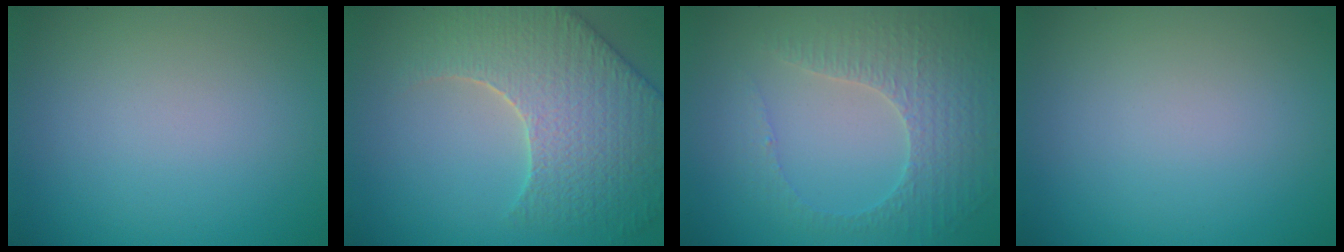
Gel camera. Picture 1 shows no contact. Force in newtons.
{"total": 7.1, "press": 5.9, "slide": 4.0}
{"total": 3.4, "press": 3.2, "slide": 1.4}
{"total": 0.0}